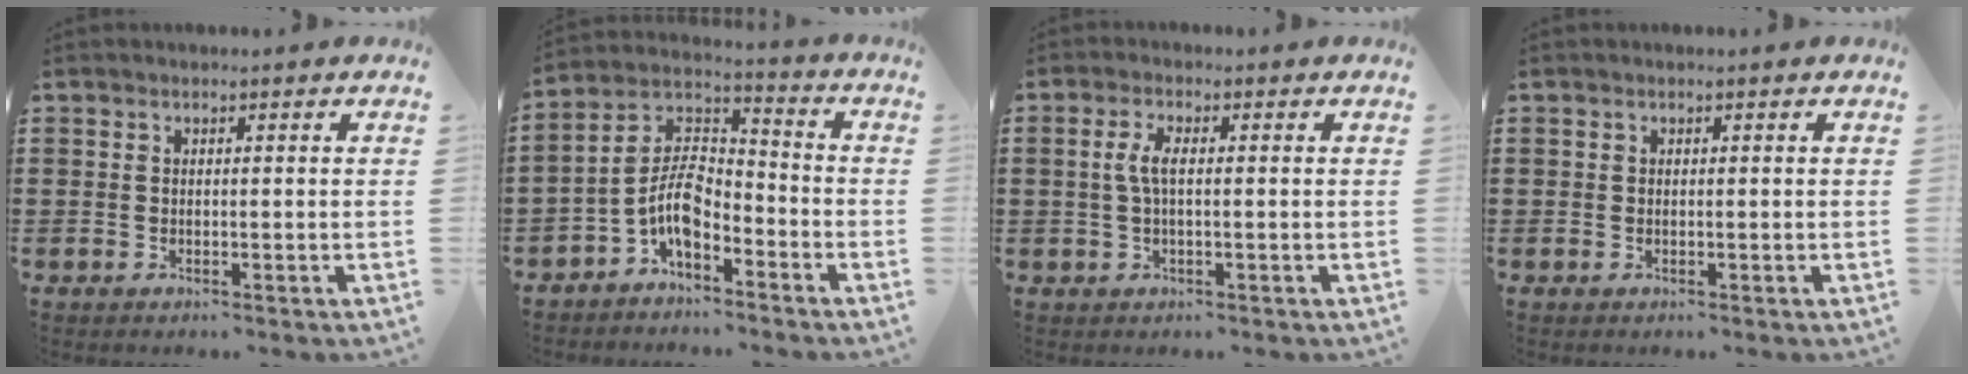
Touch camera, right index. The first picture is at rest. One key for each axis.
{"total": 7.7, "fx": -3.9, "fy": 3.7, "fz": 5.5, "tx": -0.135, "ty": -0.009, "tz": -0.084}
{"total": 3.4, "fx": 0.0, "fy": 1.1, "fz": 3.2, "tx": -0.075, "ty": -0.002, "tz": -0.007}
{"total": 0.0}